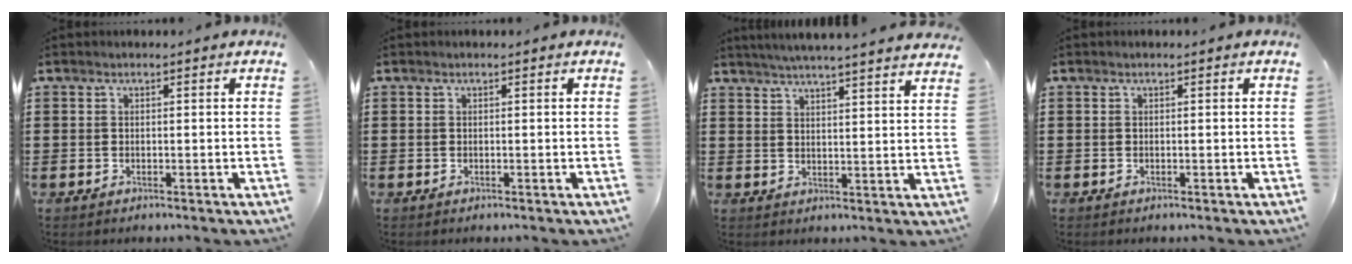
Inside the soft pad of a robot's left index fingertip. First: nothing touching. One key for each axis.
{"total": 0.0}
{"total": 4.3, "fx": 4.0, "fy": -1.0, "fz": 0.9, "tx": -0.033, "ty": -0.021, "tz": 0.069}
{"total": 0.0}